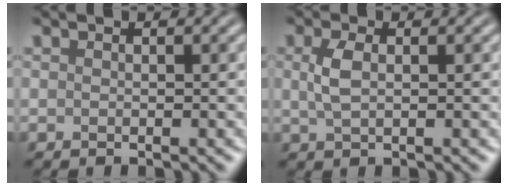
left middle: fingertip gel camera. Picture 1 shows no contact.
{"total": 2.2, "force": [0.5, 1.1, 1.8], "torque": [-0.045, 0.001, 0.010]}